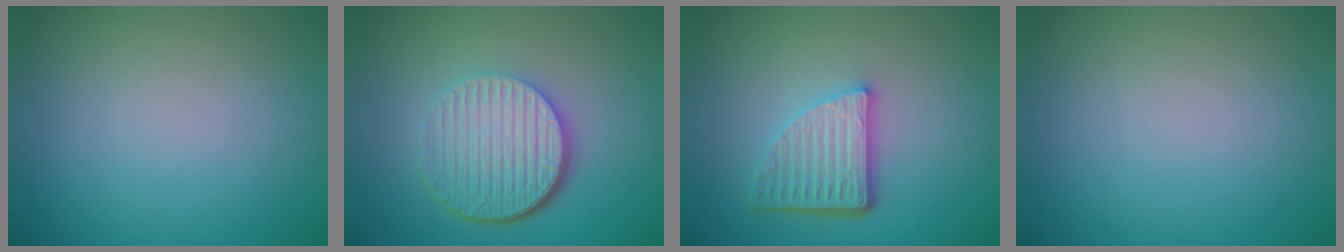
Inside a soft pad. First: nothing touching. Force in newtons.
{"total": 6.6, "press": 4.4, "slide": 4.9}
{"total": 4.9, "press": 3.6, "slide": 3.4}
{"total": 0.0}